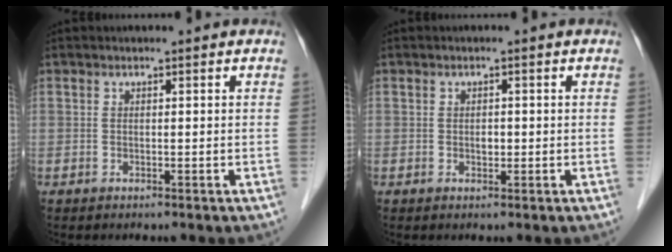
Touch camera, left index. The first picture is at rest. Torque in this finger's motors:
{"motor_torque": [0.03, 0.01, 0.00, 0.00]}